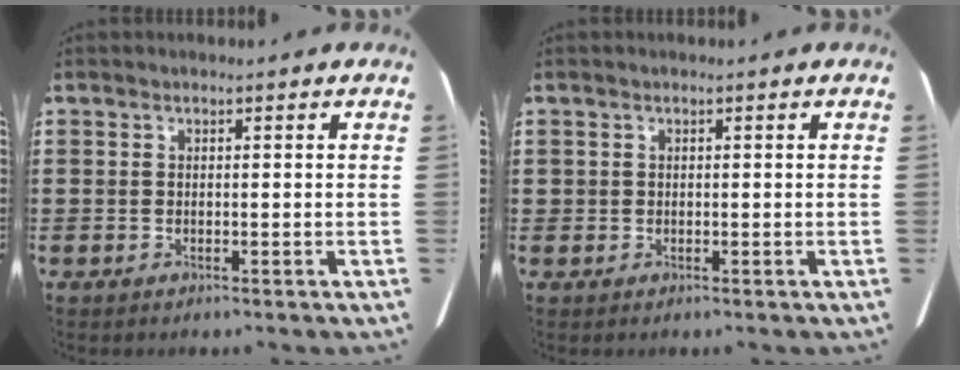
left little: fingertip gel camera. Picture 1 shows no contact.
{"total": 0.6, "force": [0.2, 0.5, 0.1], "torque": [-0.004, 0.005, 0.003]}